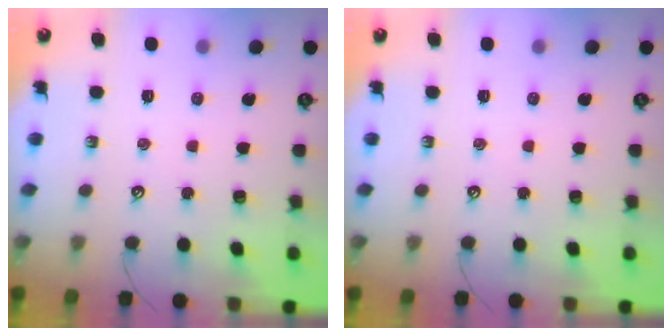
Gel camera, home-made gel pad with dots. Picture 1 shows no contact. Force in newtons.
{"total": 0.0}